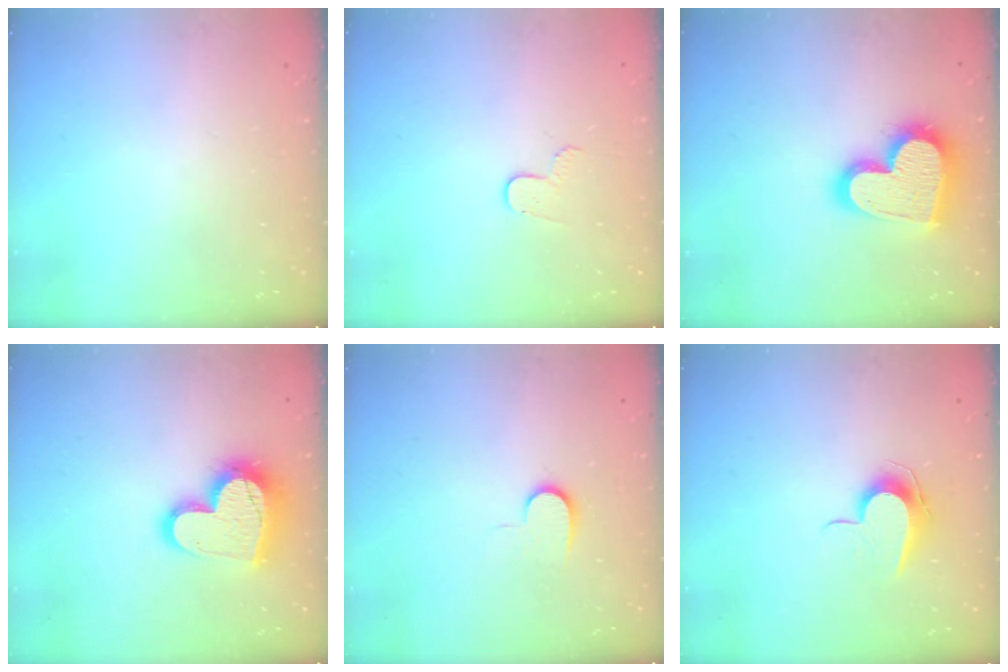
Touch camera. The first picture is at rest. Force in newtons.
{"total": 4.9, "press": 4.8, "slide": 0.4}
{"total": 21.5, "press": 21.4, "slide": 1.5}
{"total": 17.9, "press": 17.9, "slide": 1.5}
{"total": 6.4, "press": 6.3, "slide": 0.7}
{"total": 8.4, "press": 8.3, "slide": 0.7}